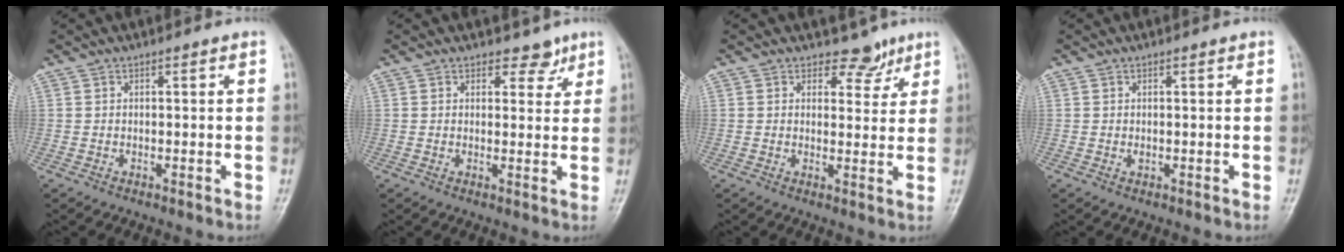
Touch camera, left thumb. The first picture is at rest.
{"total": 3.5, "force": [2.6, 2.2, 0.8], "torque": [0.016, -0.015, 0.034]}
{"total": 4.6, "force": [3.5, 2.9, 0.8], "torque": [0.022, -0.023, 0.048]}
{"total": 0.7, "force": [0.3, 0.5, 0.5], "torque": [-0.006, -0.002, 0.006]}